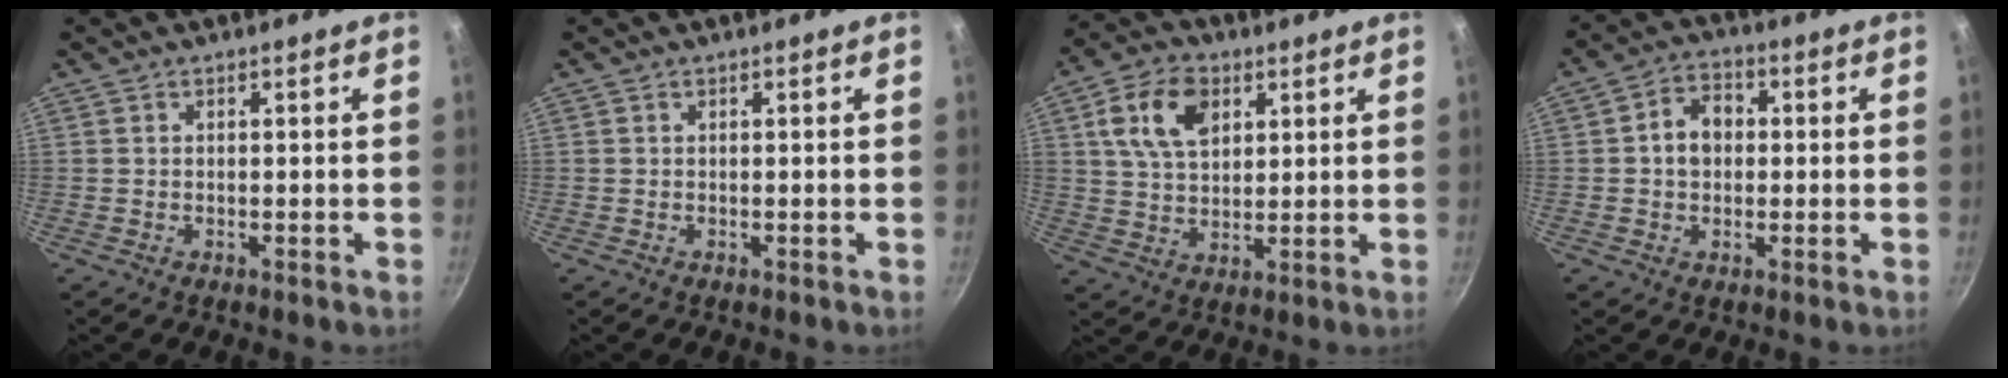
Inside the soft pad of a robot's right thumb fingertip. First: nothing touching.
{"total": 0.0}
{"total": 11.2, "force": [4.0, 7.4, 7.4], "torque": [-0.115, -0.001, 0.070]}
{"total": 6.7, "force": [0.4, 5.3, 4.2], "torque": [-0.042, 0.016, -0.002]}